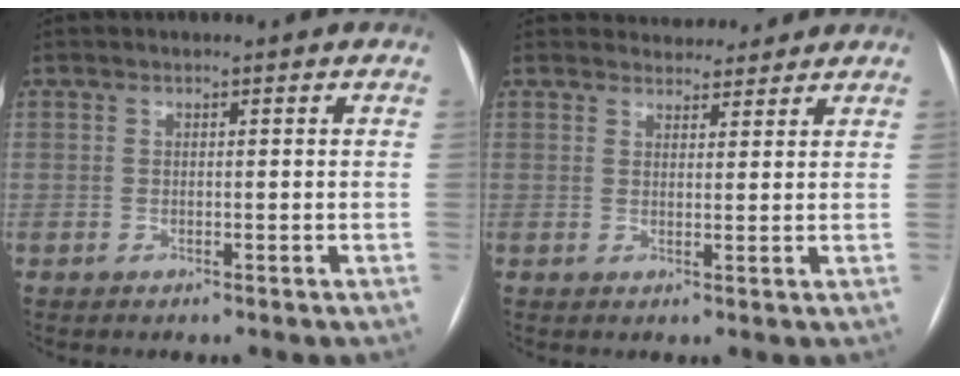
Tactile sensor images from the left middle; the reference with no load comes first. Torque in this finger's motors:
{"motor_torque": [-0.04, -0.09, -0.03, -0.01]}